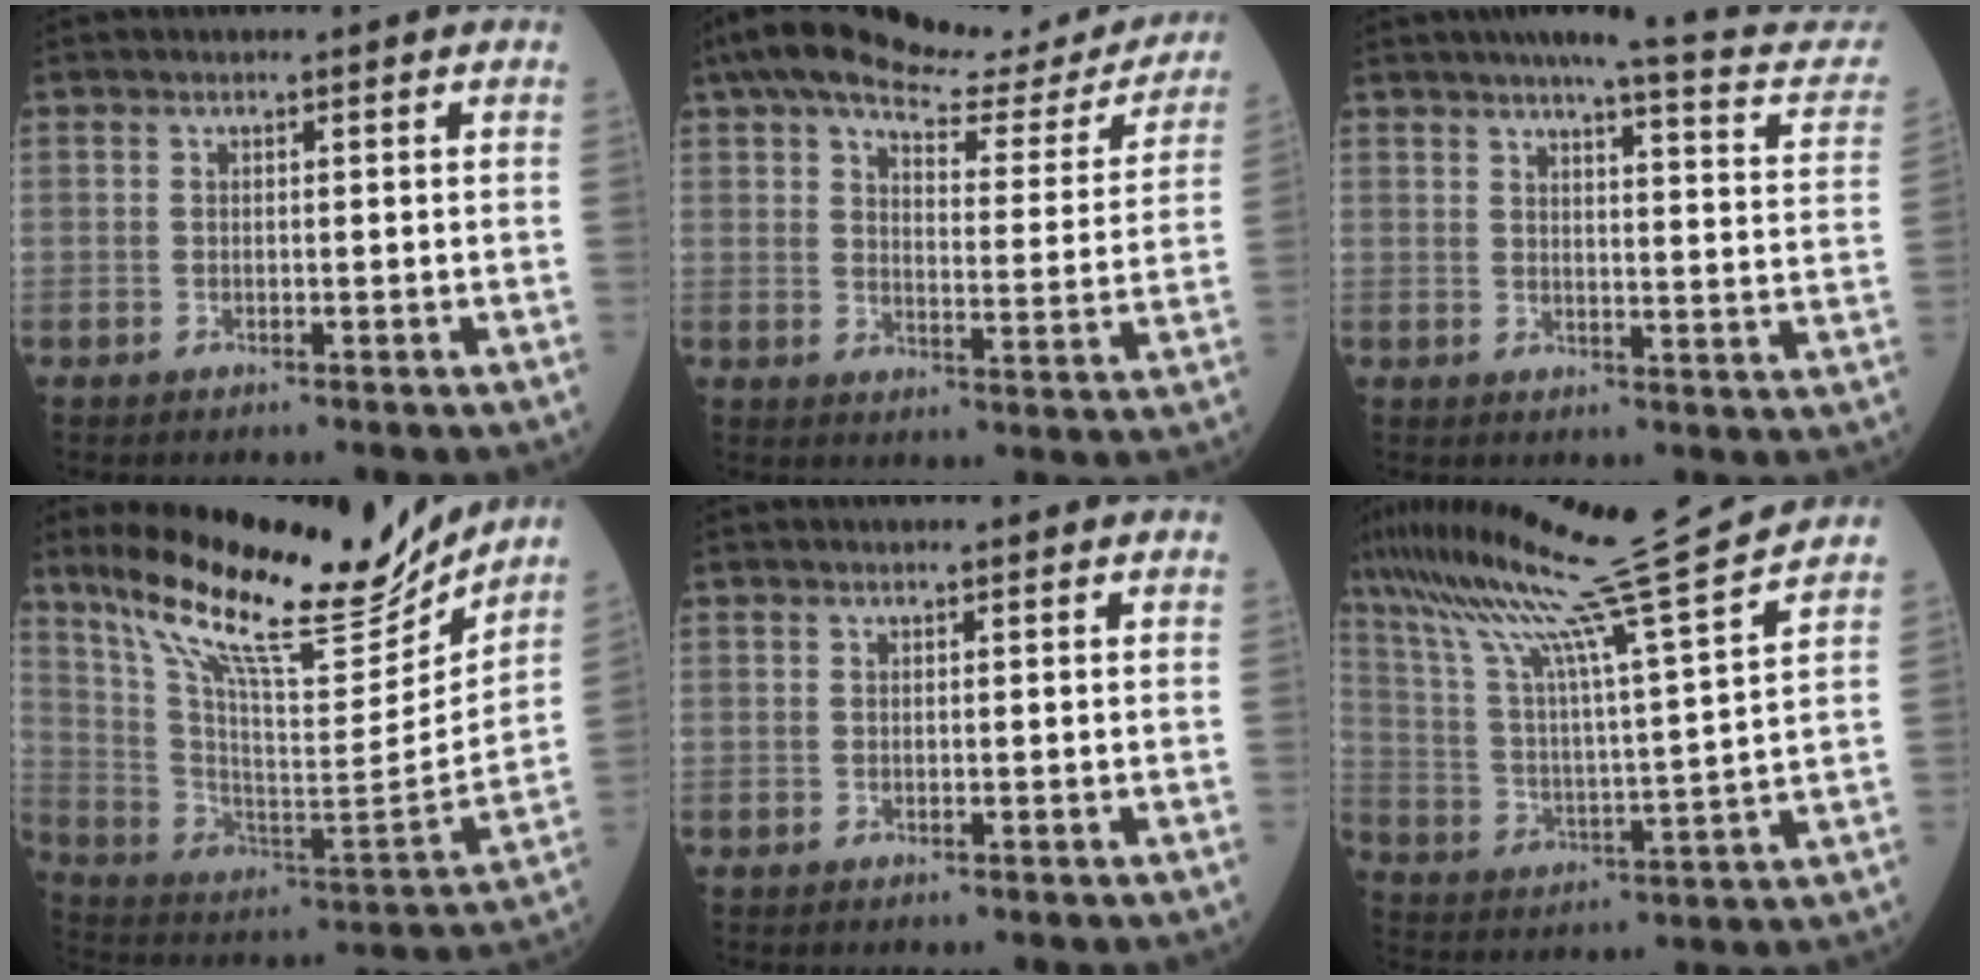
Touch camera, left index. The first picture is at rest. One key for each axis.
{"total": 22.2, "fx": 19.6, "fy": 5.1, "fz": 9.2, "tx": -0.133, "ty": -0.009, "tz": 0.246}
{"total": 16.9, "fx": 15.0, "fy": 1.6, "fz": 7.8, "tx": -0.085, "ty": -0.032, "tz": 0.158}
{"total": 22.8, "fx": 18.7, "fy": 3.7, "fz": 12.5, "tx": -0.225, "ty": -0.022, "tz": 0.304}
{"total": 0.0}
{"total": 21.5, "fx": 18.0, "fy": -3.1, "fz": 11.3, "tx": -0.206, "ty": -0.028, "tz": 0.288}